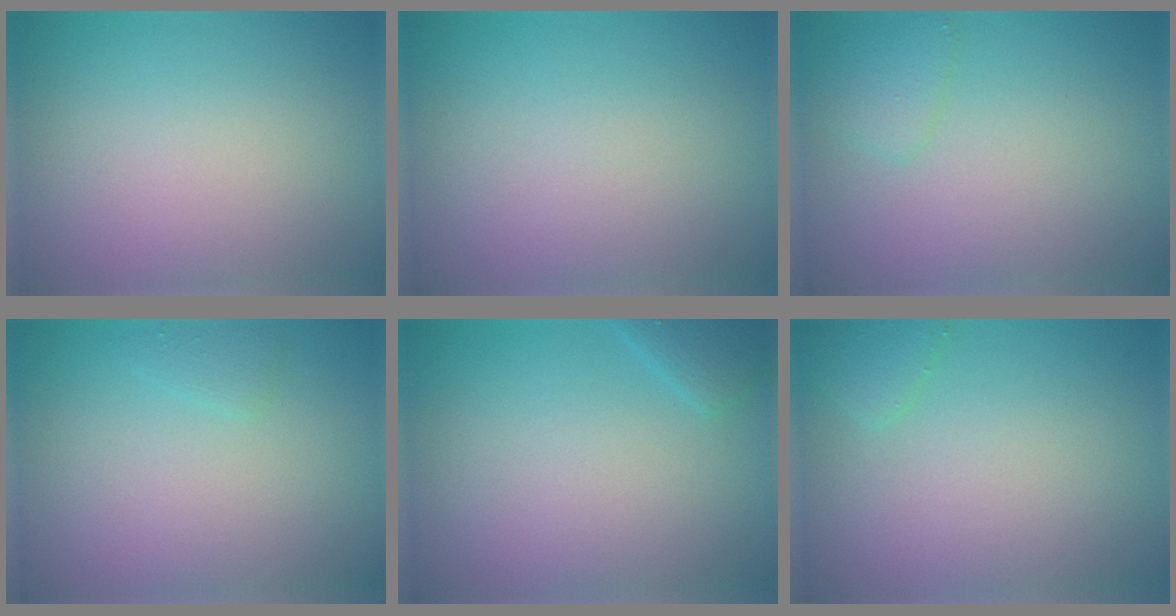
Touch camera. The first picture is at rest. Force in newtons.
{"total": 0.0}
{"total": 1.6, "press": 1.6, "slide": 0.1}
{"total": 0.9, "press": 0.9, "slide": 0.1}
{"total": 1.8, "press": 1.8, "slide": 0.1}
{"total": 1.5, "press": 1.5, "slide": 0.1}